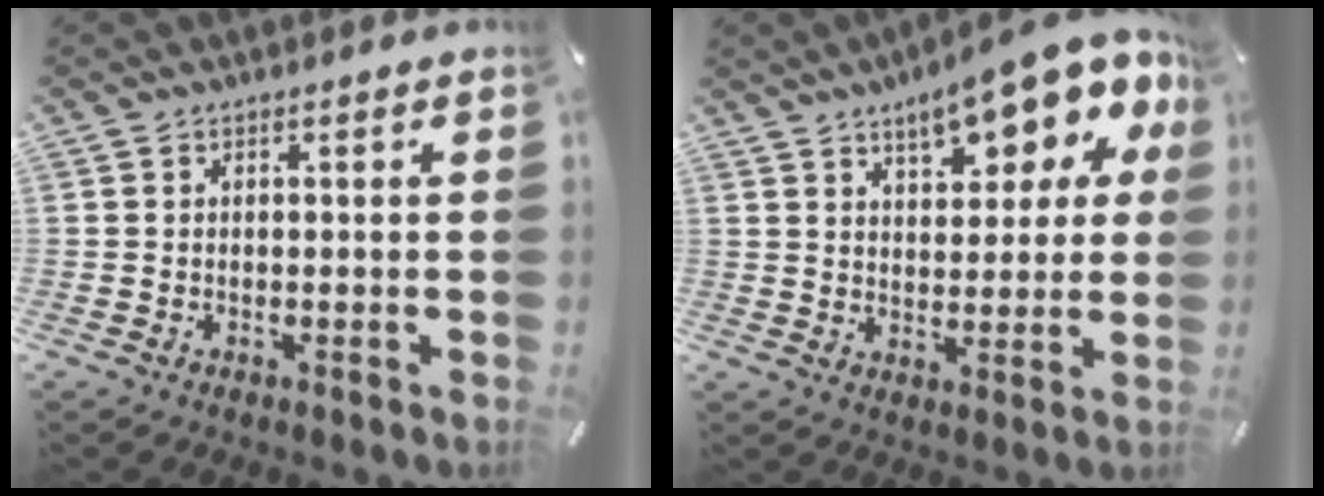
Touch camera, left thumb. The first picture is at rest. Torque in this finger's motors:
{"motor_torque": [2.47, 2.53, 1.44, -1.33, 0.18]}